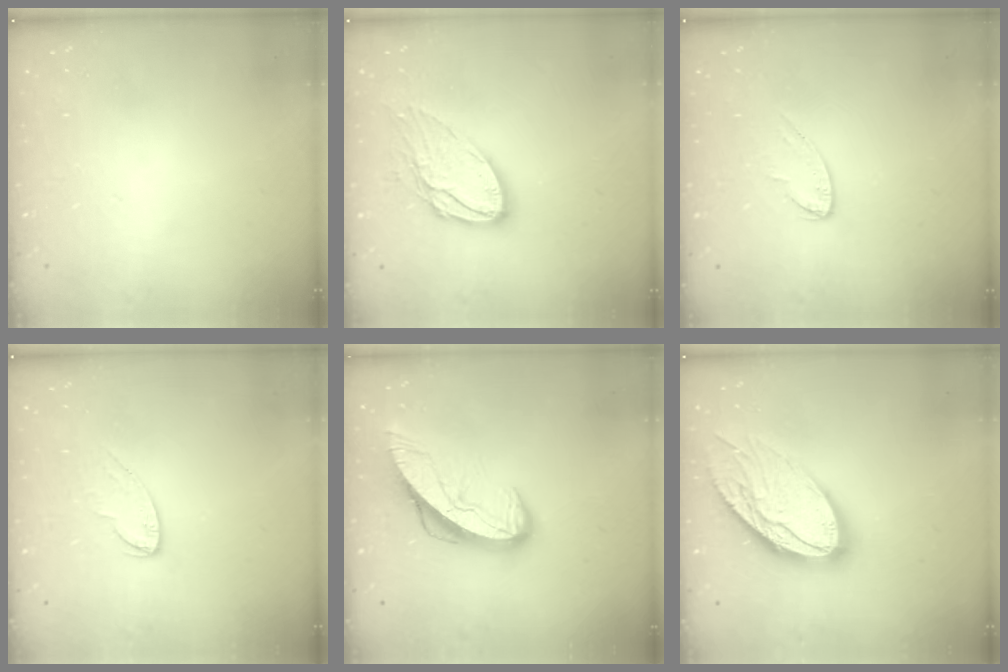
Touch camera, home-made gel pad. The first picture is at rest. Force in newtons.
{"total": 13.6, "press": 13.5, "slide": 1.1}
{"total": 7.1, "press": 7.0, "slide": 0.6}
{"total": 6.5, "press": 6.5, "slide": 0.3}
{"total": 10.4, "press": 10.4, "slide": 1.0}
{"total": 18.6, "press": 18.5, "slide": 1.2}